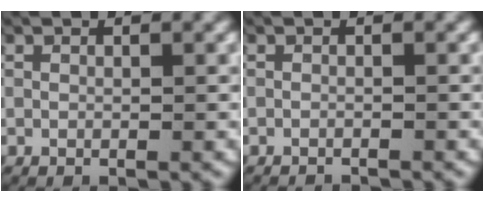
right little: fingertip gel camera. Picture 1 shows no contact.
{"total": 1.3, "force": [-1.3, 0.0, -0.2], "torque": [-0.005, -0.007, -0.016]}